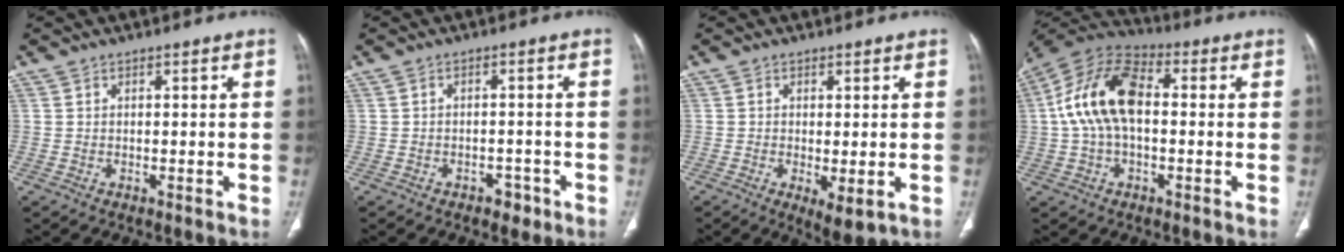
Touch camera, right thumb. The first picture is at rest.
{"total": 2.9, "force": [-1.8, 1.8, 1.3], "torque": [-0.005, 0.012, -0.020]}
{"total": 4.9, "force": [-1.3, 1.7, 4.4], "torque": [-0.074, -0.017, -0.014]}
{"total": 15.0, "force": [0.9, 8.6, 12.2], "torque": [-0.235, 0.037, 0.006]}